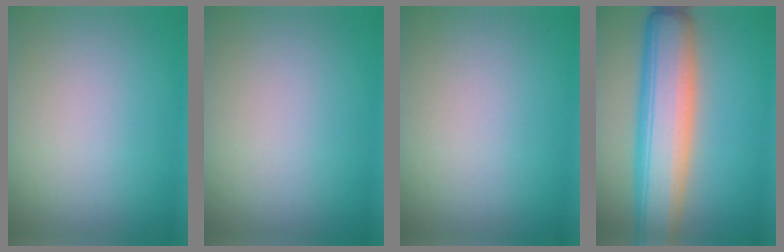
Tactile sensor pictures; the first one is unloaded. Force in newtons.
{"total": 0.0}
{"total": 0.0}
{"total": 9.4, "press": 9.4, "slide": 0.3}